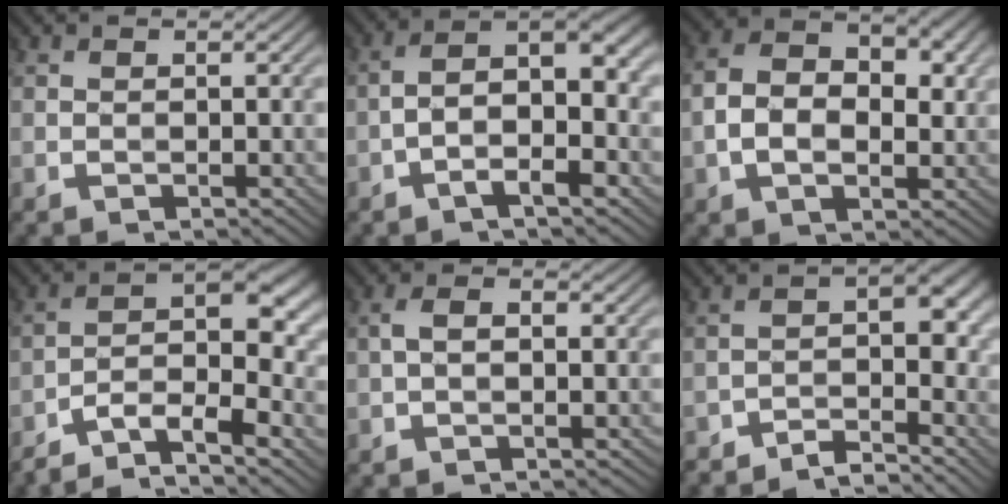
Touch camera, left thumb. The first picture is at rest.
{"total": 7.2, "force": [-2.1, 2.4, 6.4], "torque": [-0.104, 0.014, -0.045]}
{"total": 8.6, "force": [0.2, 5.5, 6.5], "torque": [-0.125, 0.002, -0.001]}
{"total": 9.5, "force": [-6.6, 2.7, 6.4], "torque": [-0.088, 0.008, -0.127]}
{"total": 2.2, "force": [-0.6, 1.2, 1.7], "torque": [-0.037, 0.006, -0.015]}
{"total": 5.4, "force": [-4.3, 1.5, 2.8], "torque": [-0.034, 0.005, -0.080]}